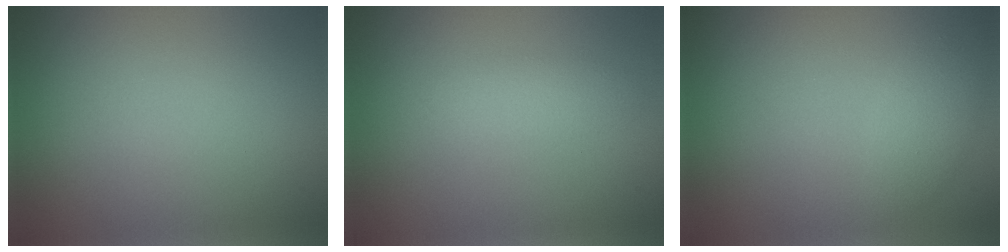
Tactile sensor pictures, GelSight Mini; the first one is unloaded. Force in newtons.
{"total": 1.7, "press": 1.7, "slide": 0.0}
{"total": 1.9, "press": 1.9, "slide": 0.1}